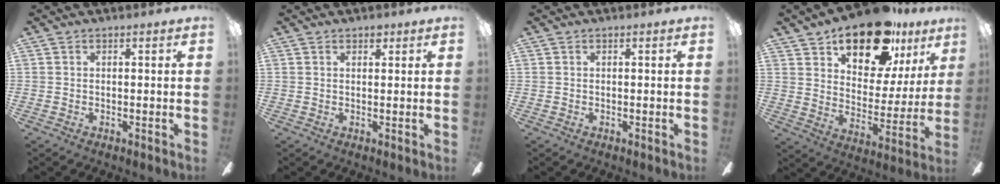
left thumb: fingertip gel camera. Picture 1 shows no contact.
{"total": 1.5, "force": [1.1, 0.8, 0.6], "torque": [0.002, -0.005, 0.016]}
{"total": 0.0}
{"total": 19.6, "force": [13.8, 9.2, 10.4], "torque": [-0.165, -0.080, 0.238]}